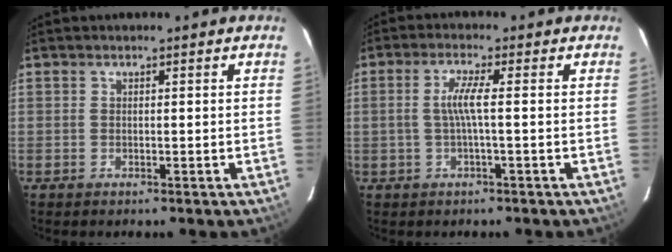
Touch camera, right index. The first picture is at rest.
{"total": 3.8, "force": [-0.4, -0.3, 3.8], "torque": [-0.078, 0.001, -0.005]}